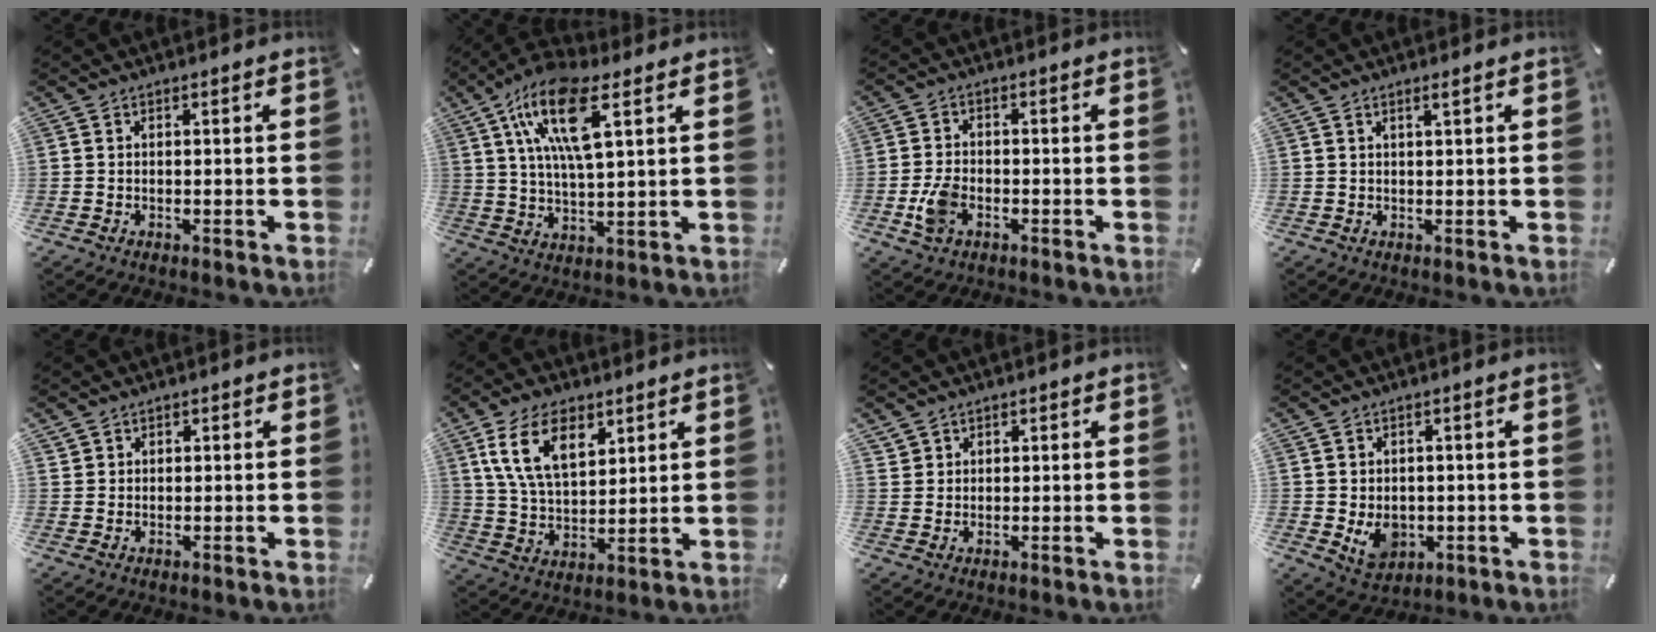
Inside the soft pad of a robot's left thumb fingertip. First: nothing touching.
{"total": 15.4, "force": [7.5, 5.0, 12.5], "torque": [-0.261, -0.014, 0.127]}
{"total": 5.9, "force": [-1.9, 3.9, 3.9], "torque": [-0.097, 0.002, -0.040]}
{"total": 1.4, "force": [0.7, 0.1, 1.2], "torque": [-0.024, -0.001, 0.012]}
{"total": 2.0, "force": [1.3, 1.6, 0.0], "torque": [0.007, -0.002, 0.023]}
{"total": 13.7, "force": [7.0, 7.8, 8.8], "torque": [-0.197, -0.008, 0.126]}
{"total": 2.9, "force": [1.8, 2.2, -0.2], "torque": [0.005, -0.006, 0.034]}
{"total": 6.3, "force": [-0.4, 5.4, 3.3], "torque": [-0.047, 0.000, -0.002]}